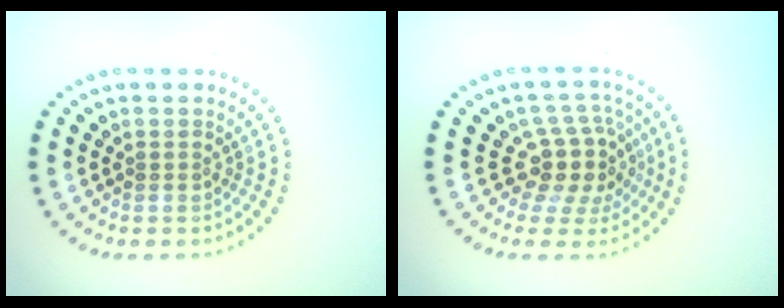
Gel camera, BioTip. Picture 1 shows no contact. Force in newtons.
{"total": 4.1, "press": 3.0, "slide": 2.7}